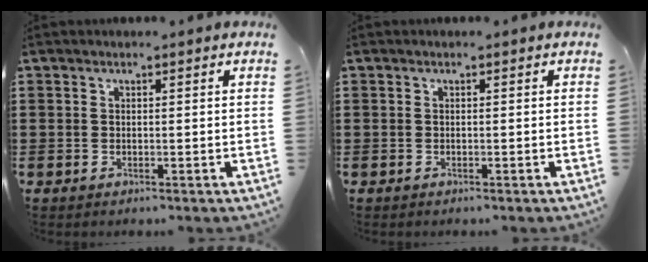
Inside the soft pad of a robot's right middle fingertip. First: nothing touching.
{"total": 0.0}